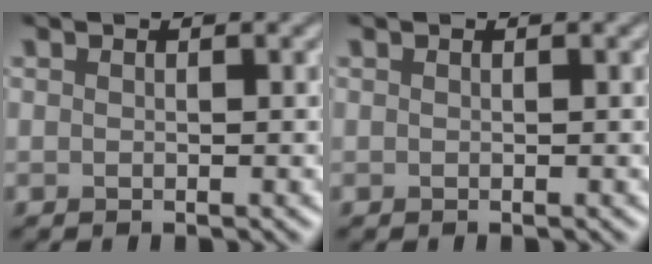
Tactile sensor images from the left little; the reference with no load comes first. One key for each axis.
{"total": 0.0}